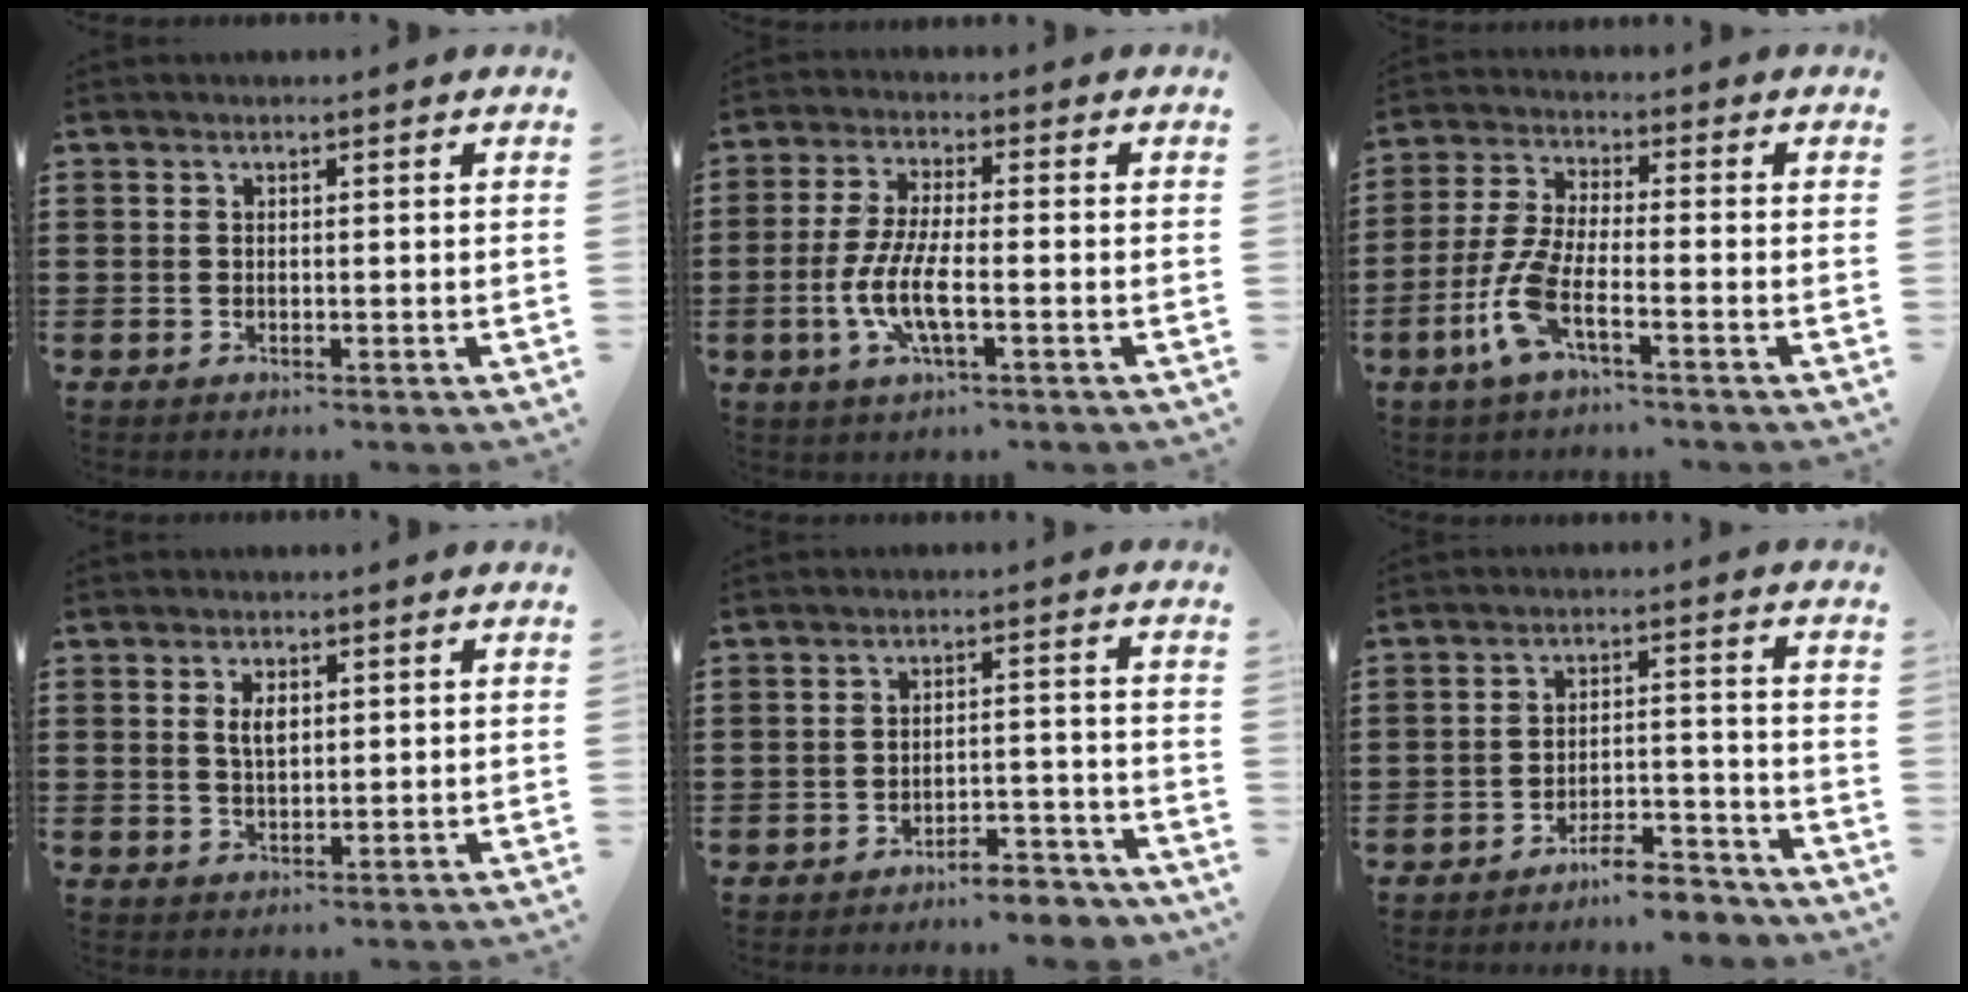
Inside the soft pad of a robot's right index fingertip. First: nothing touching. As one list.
[{"total": 7.2, "force": [-2.4, 1.9, 6.6], "torque": [-0.144, -0.011, -0.050]}, {"total": 7.7, "force": [-3.9, 1.6, 6.4], "torque": [-0.169, -0.019, -0.080]}, {"total": 2.8, "force": [0.9, 1.3, 2.4], "torque": [-0.050, 0.005, 0.014]}, {"total": 4.8, "force": [-4.6, 0.4, 1.2], "torque": [-0.022, 0.004, -0.092]}, {"total": 5.8, "force": [-5.5, 0.7, 1.7], "torque": [-0.027, 0.009, -0.106]}]